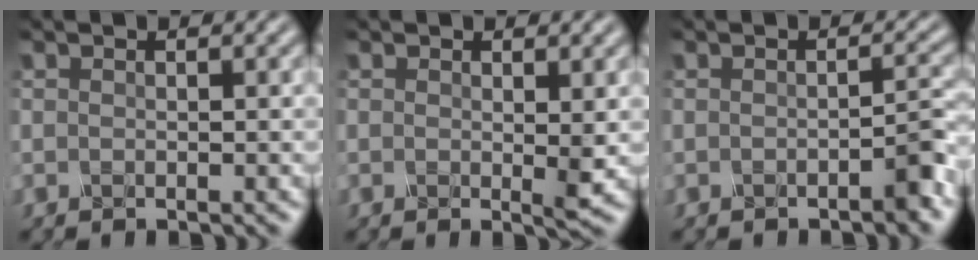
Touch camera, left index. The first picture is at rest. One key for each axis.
{"total": 1.4, "fx": 0.0, "fy": -0.1, "fz": 1.4, "tx": -0.037, "ty": -0.006, "tz": 0.006}
{"total": 2.2, "fx": -1.7, "fy": 0.1, "fz": 1.4, "tx": -0.022, "ty": 0.006, "tz": -0.028}